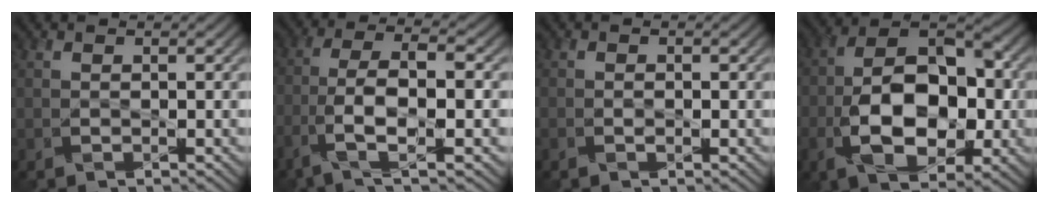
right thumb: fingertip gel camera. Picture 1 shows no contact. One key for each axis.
{"total": 8.7, "fx": -3.3, "fy": 2.6, "fz": 7.7, "tx": -0.155, "ty": 0.005, "tz": -0.068}
{"total": 0.9, "fx": -0.3, "fy": 0.4, "fz": 0.7, "tx": -0.013, "ty": 0.000, "tz": -0.005}
{"total": 13.4, "fx": -3.3, "fy": 7.5, "fz": 10.6, "tx": -0.193, "ty": -0.002, "tz": -0.065}